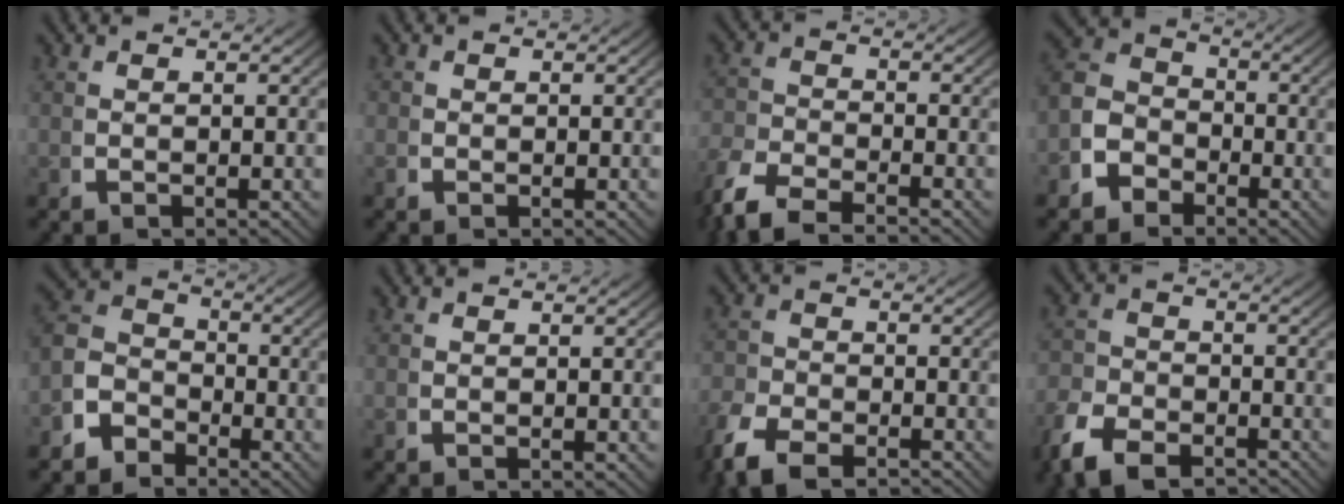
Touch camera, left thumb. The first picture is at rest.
{"total": 0.7, "force": [-0.1, 0.7, 0.0], "torque": [0.001, 0.000, -0.006]}
{"total": 4.8, "force": [-3.9, 2.1, 1.9], "torque": [-0.040, -0.012, -0.068]}
{"total": 6.4, "force": [-1.3, 5.6, 2.9], "torque": [-0.045, -0.010, -0.027]}
{"total": 5.8, "force": [-1.5, 4.8, 2.8], "torque": [-0.046, -0.014, -0.030]}
{"total": 0.0}
{"total": 4.1, "force": [-3.3, 1.9, 1.6], "torque": [-0.032, -0.012, -0.058]}
{"total": 5.2, "force": [-4.1, 2.6, 1.9], "torque": [-0.028, -0.013, -0.071]}